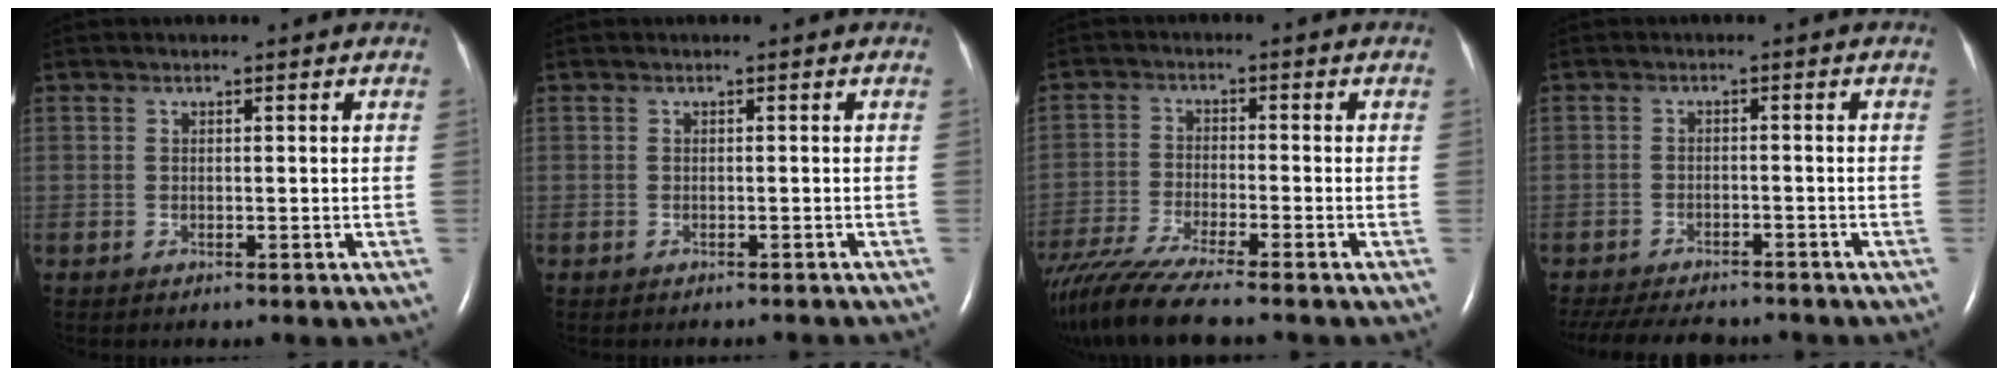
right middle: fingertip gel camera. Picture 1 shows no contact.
{"total": 2.1, "force": [-2.0, 0.3, 0.5], "torque": [-0.011, -0.004, -0.023]}
{"total": 11.1, "force": [-9.4, -0.5, 5.8], "torque": [-0.102, -0.034, -0.164]}
{"total": 13.4, "force": [-11.6, 3.8, 5.4], "torque": [-0.118, -0.013, -0.161]}